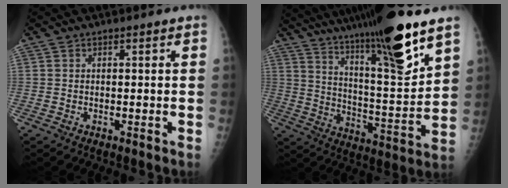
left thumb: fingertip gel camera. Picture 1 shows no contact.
{"total": 24.2, "force": [17.0, 2.7, 16.9], "torque": [-0.260, -0.070, 0.284]}